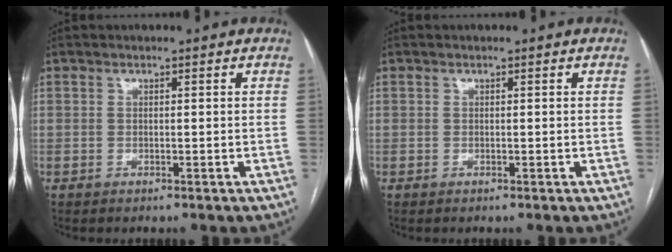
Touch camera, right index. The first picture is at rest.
{"total": 0.0}